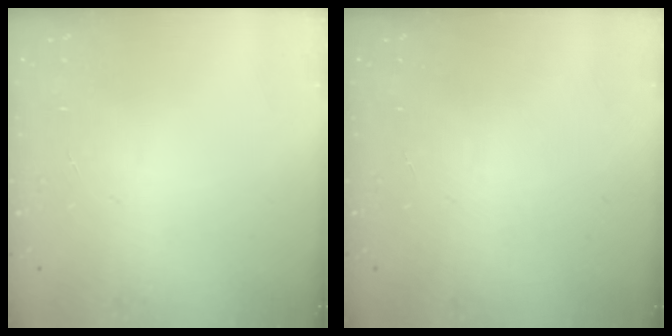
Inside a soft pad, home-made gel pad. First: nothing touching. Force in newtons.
{"total": 0.0}